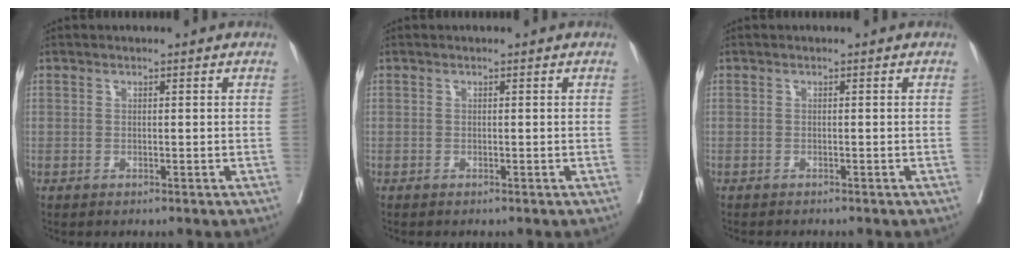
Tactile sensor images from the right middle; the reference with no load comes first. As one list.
[{"total": 0.0}, {"total": 1.9, "force": [-1.8, 0.2, 0.6], "torque": [-0.017, -0.006, -0.023]}]